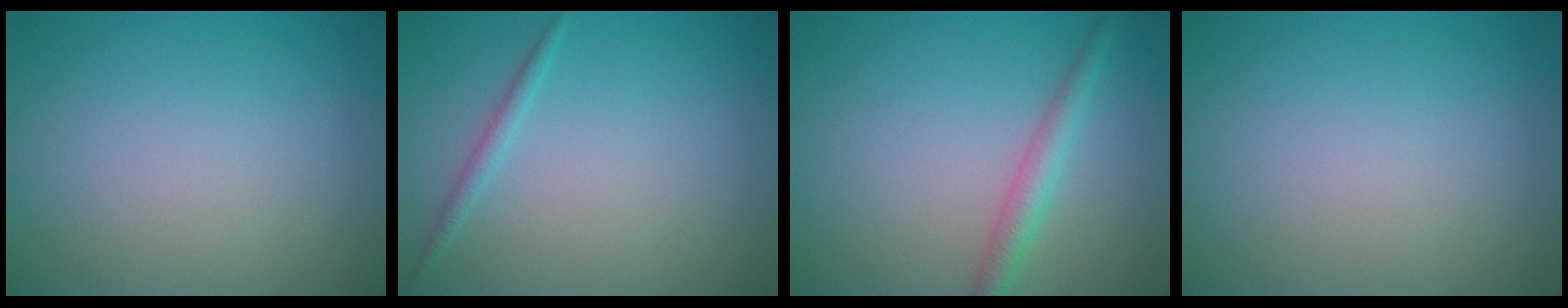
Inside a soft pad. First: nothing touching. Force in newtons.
{"total": 1.1, "press": 1.1, "slide": 0.1}
{"total": 2.5, "press": 2.5, "slide": 0.0}
{"total": 0.0}